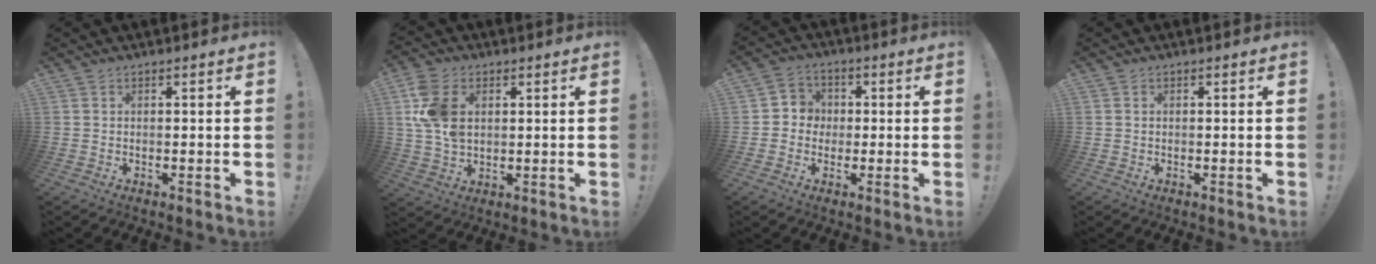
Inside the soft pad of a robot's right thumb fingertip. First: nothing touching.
{"total": 12.4, "force": [3.0, 8.5, 8.4], "torque": [-0.173, 0.000, 0.056]}
{"total": 5.6, "force": [-0.8, 5.5, 1.2], "torque": [-0.013, 0.014, -0.013]}
{"total": 0.0}